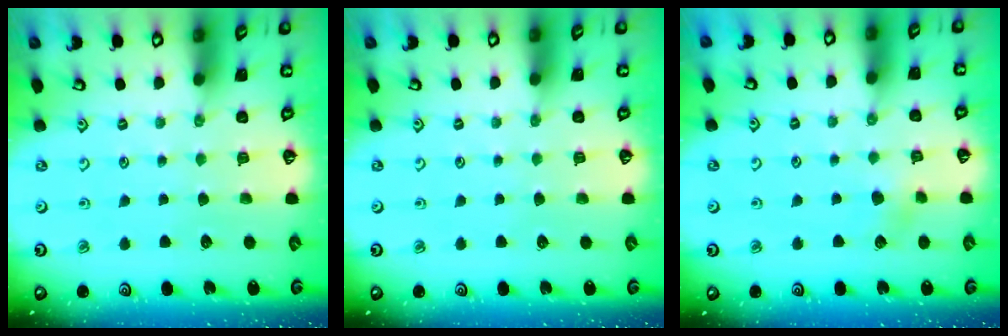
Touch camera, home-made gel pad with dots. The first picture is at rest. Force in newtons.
{"total": 0.0}
{"total": 3.6, "press": 3.6, "slide": 0.7}